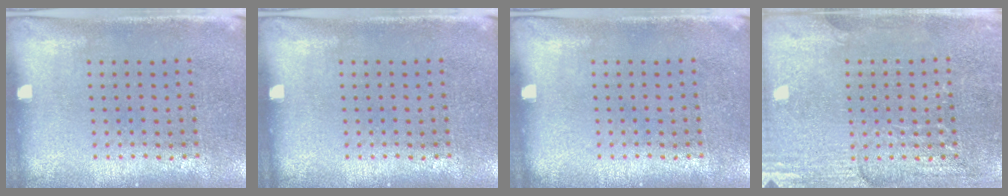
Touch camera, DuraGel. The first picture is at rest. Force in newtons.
{"total": 0.0}
{"total": 0.0}
{"total": 2.9, "press": 2.9, "slide": 0.3}